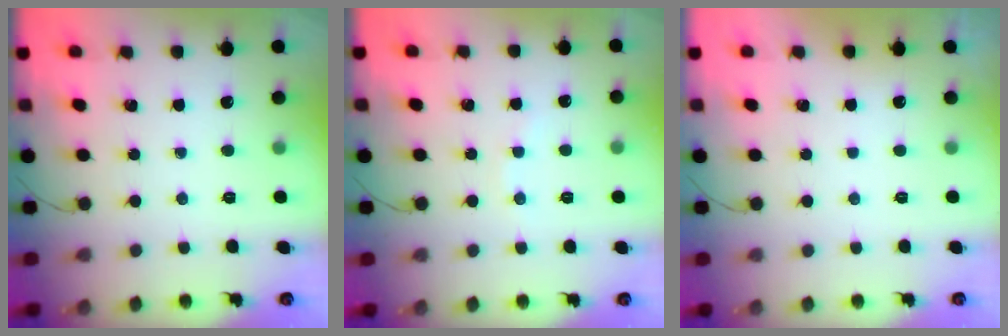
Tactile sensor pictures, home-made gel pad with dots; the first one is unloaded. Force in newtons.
{"total": 2.2, "press": 2.1, "slide": 0.7}
{"total": 2.9, "press": 2.9, "slide": 0.1}